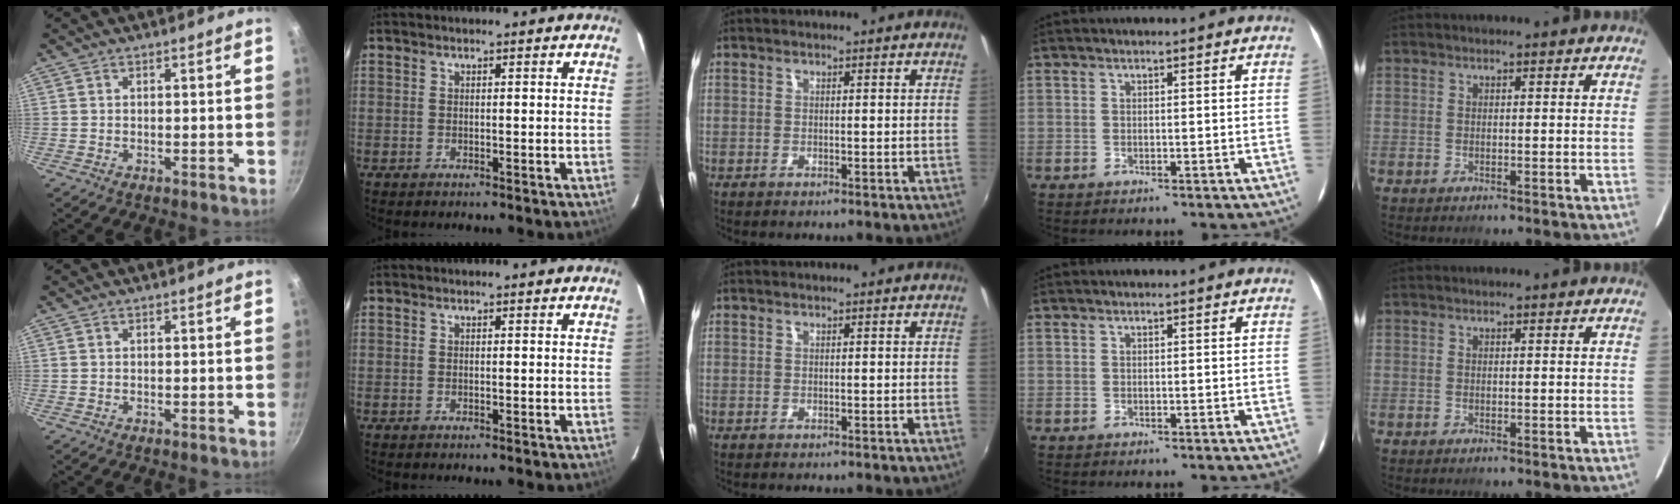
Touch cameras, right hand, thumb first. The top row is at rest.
{}